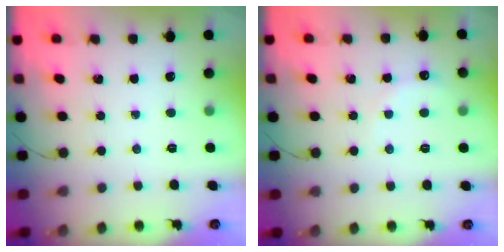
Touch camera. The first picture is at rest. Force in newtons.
{"total": 3.0, "press": 2.9, "slide": 0.8}